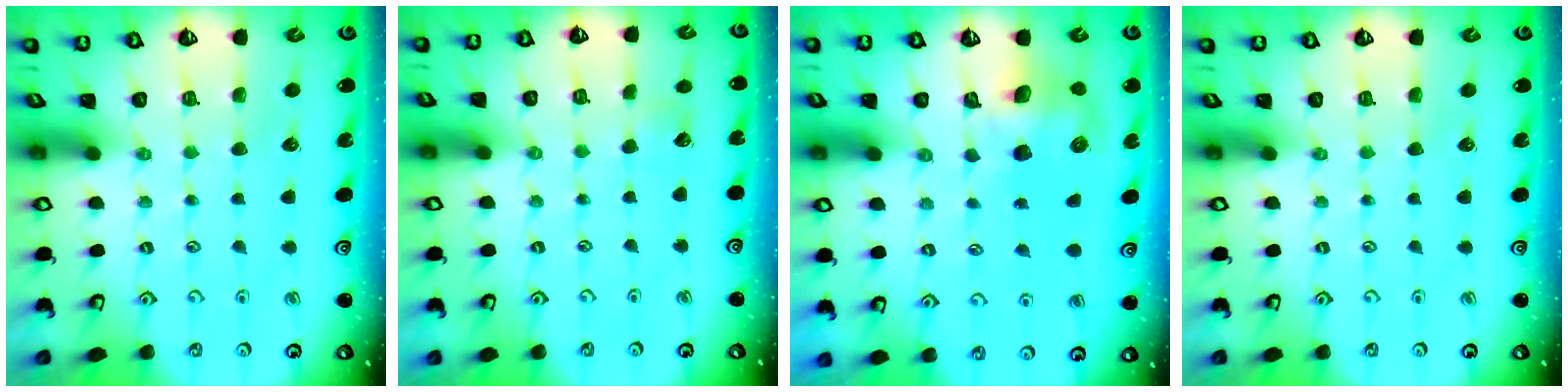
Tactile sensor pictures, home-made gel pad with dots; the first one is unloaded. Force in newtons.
{"total": 3.4, "press": 3.4, "slide": 0.3}
{"total": 7.7, "press": 7.6, "slide": 1.4}
{"total": 0.0}